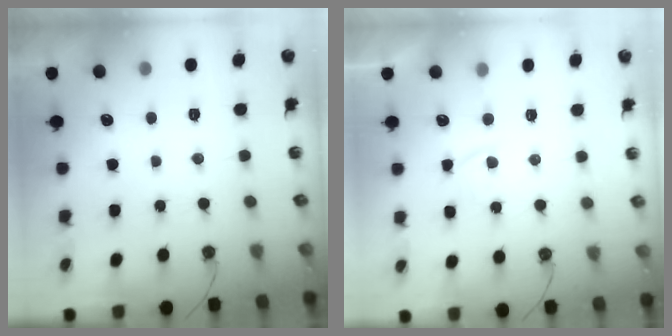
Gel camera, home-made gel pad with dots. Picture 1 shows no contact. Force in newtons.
{"total": 3.4, "press": 3.3, "slide": 0.5}